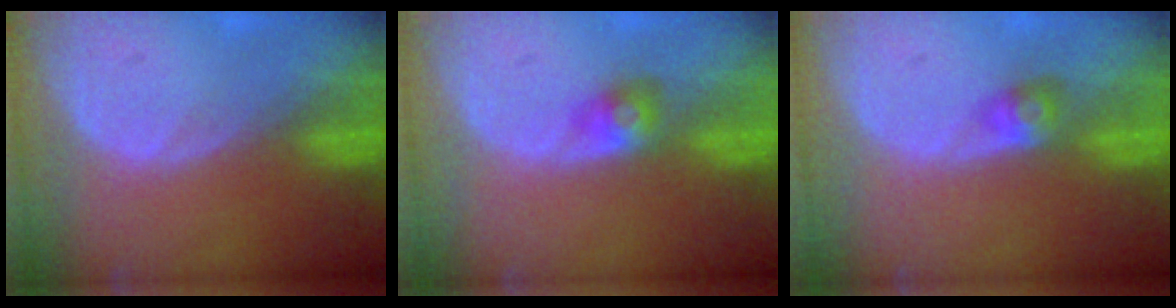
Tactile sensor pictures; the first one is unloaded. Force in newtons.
{"total": 2.9, "press": 2.7, "slide": 1.0}
{"total": 2.8, "press": 2.5, "slide": 1.2}